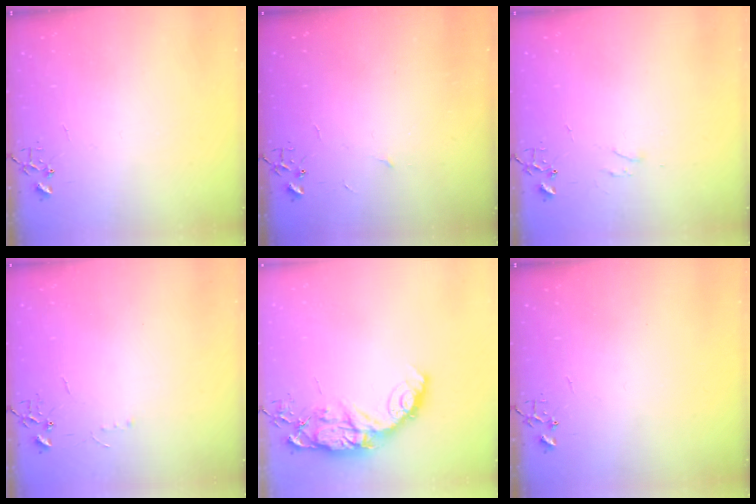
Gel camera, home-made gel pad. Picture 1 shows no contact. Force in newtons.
{"total": 2.3, "press": 2.3, "slide": 0.4}
{"total": 3.9, "press": 3.9, "slide": 0.6}
{"total": 3.7, "press": 3.6, "slide": 0.5}
{"total": 14.3, "press": 14.3, "slide": 1.1}
{"total": 0.0}